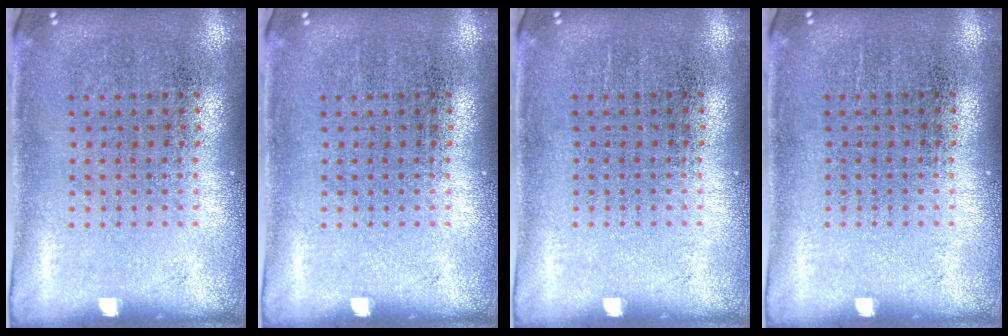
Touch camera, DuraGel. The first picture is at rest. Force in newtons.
{"total": 0.0}
{"total": 0.0}
{"total": 0.0}